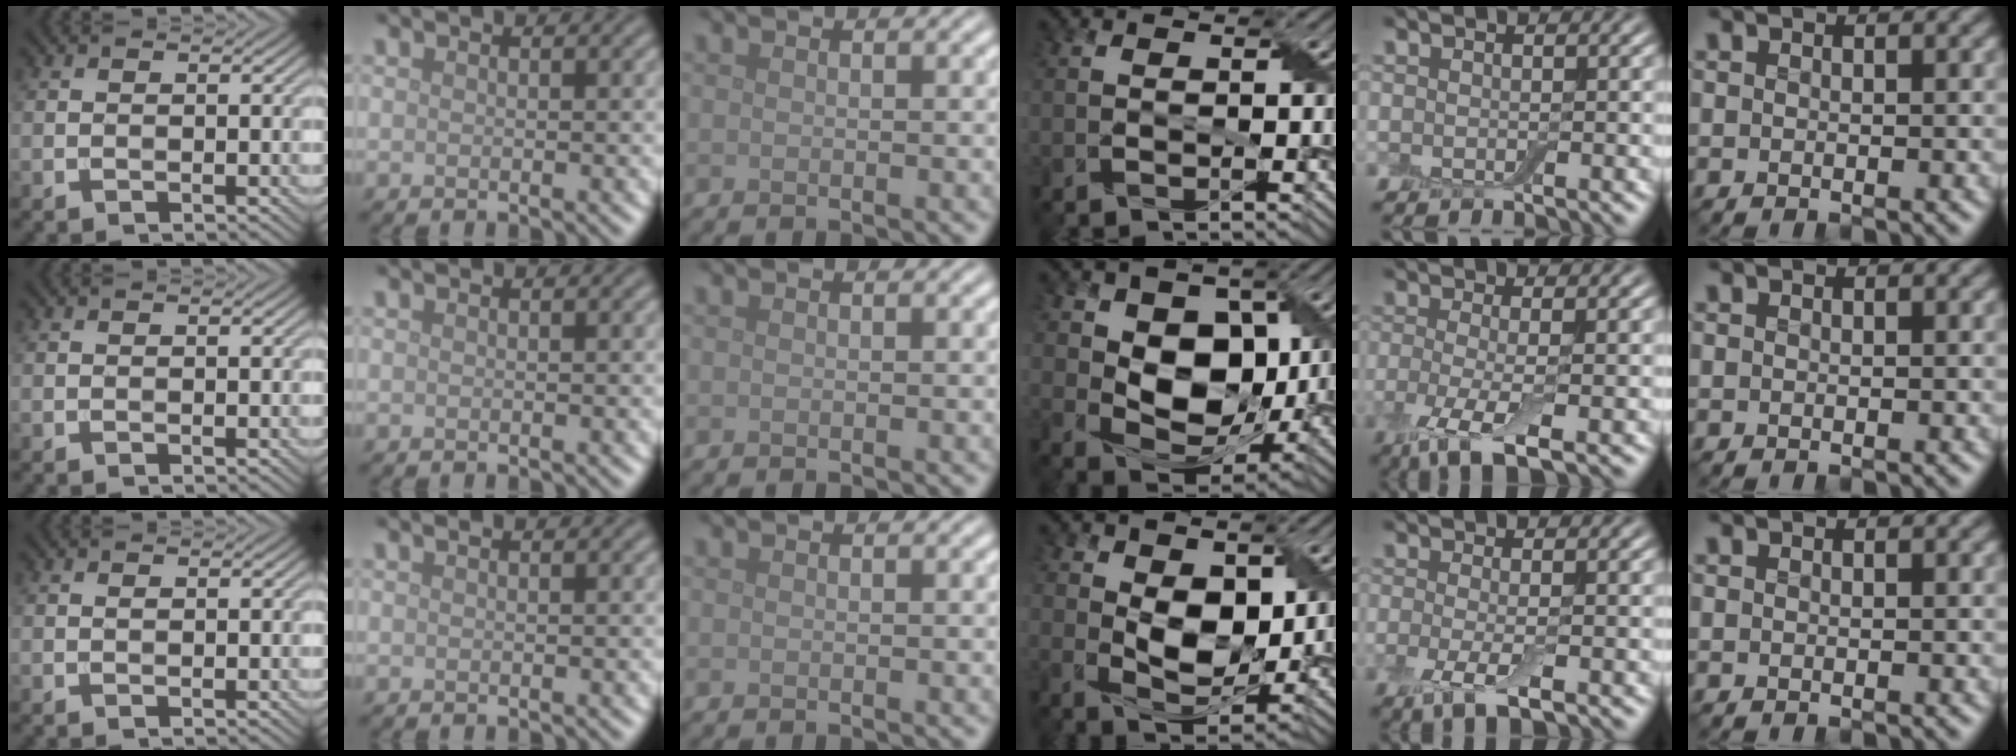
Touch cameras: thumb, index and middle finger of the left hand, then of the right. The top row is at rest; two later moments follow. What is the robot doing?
{"motion": "peel", "object": "small bumper sticker"}